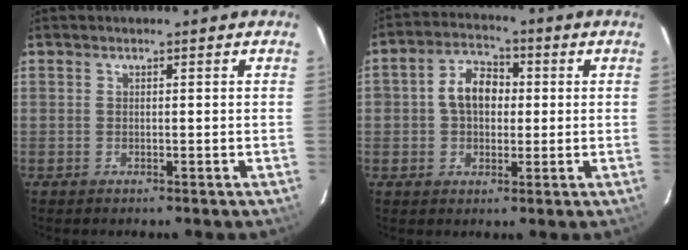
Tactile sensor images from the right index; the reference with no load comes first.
{"total": 7.4, "force": [0.5, 5.4, 5.0], "torque": [-0.091, 0.027, 0.008]}